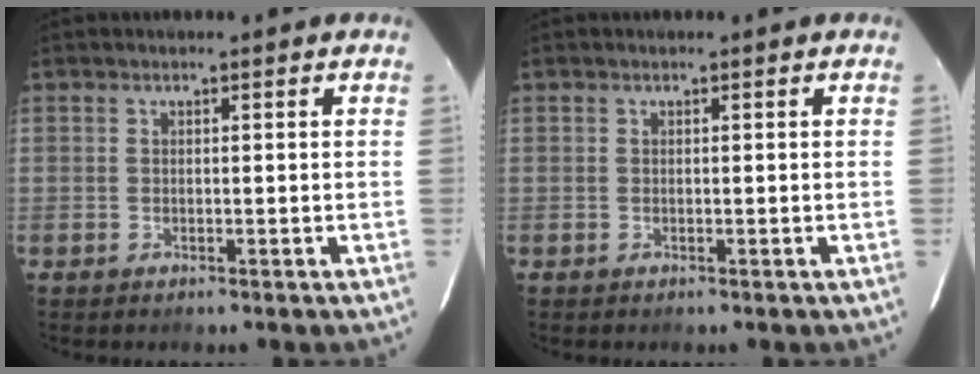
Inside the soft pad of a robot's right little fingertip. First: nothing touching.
{"total": 0.0}